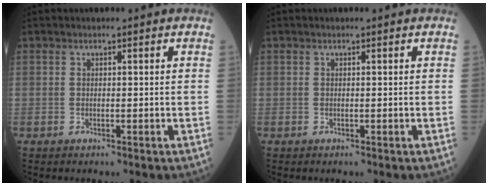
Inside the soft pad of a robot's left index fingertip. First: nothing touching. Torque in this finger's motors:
{"motor_torque": [0.00, 0.00, 0.02, 0.00]}